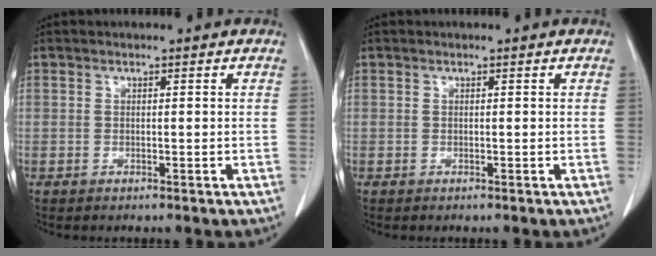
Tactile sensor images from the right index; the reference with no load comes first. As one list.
[{"total": 0.0}]